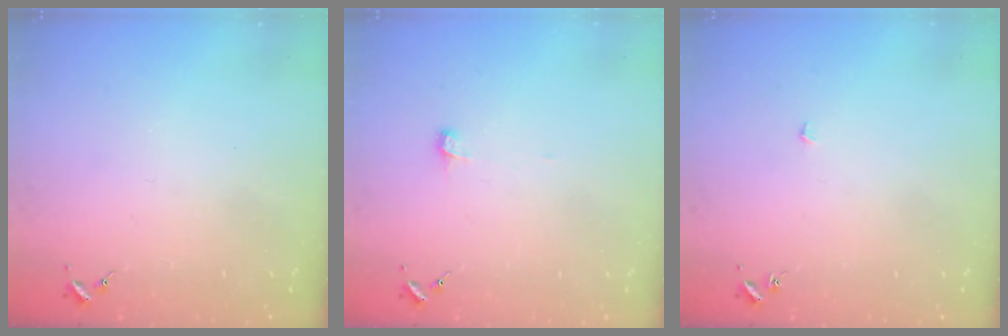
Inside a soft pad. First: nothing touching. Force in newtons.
{"total": 4.1, "press": 4.0, "slide": 0.4}
{"total": 2.1, "press": 2.1, "slide": 0.1}